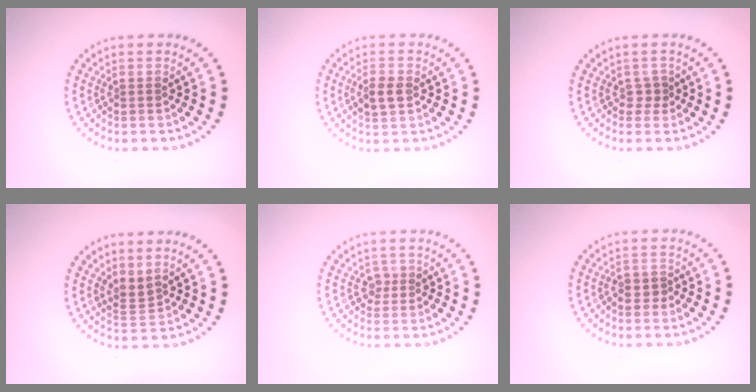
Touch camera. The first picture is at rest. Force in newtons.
{"total": 2.3, "press": 2.3, "slide": 0.1}
{"total": 0.9, "press": 0.8, "slide": 0.5}
{"total": 1.8, "press": 1.3, "slide": 1.3}
{"total": 1.1, "press": 0.9, "slide": 0.7}
{"total": 1.1, "press": 0.9, "slide": 0.7}